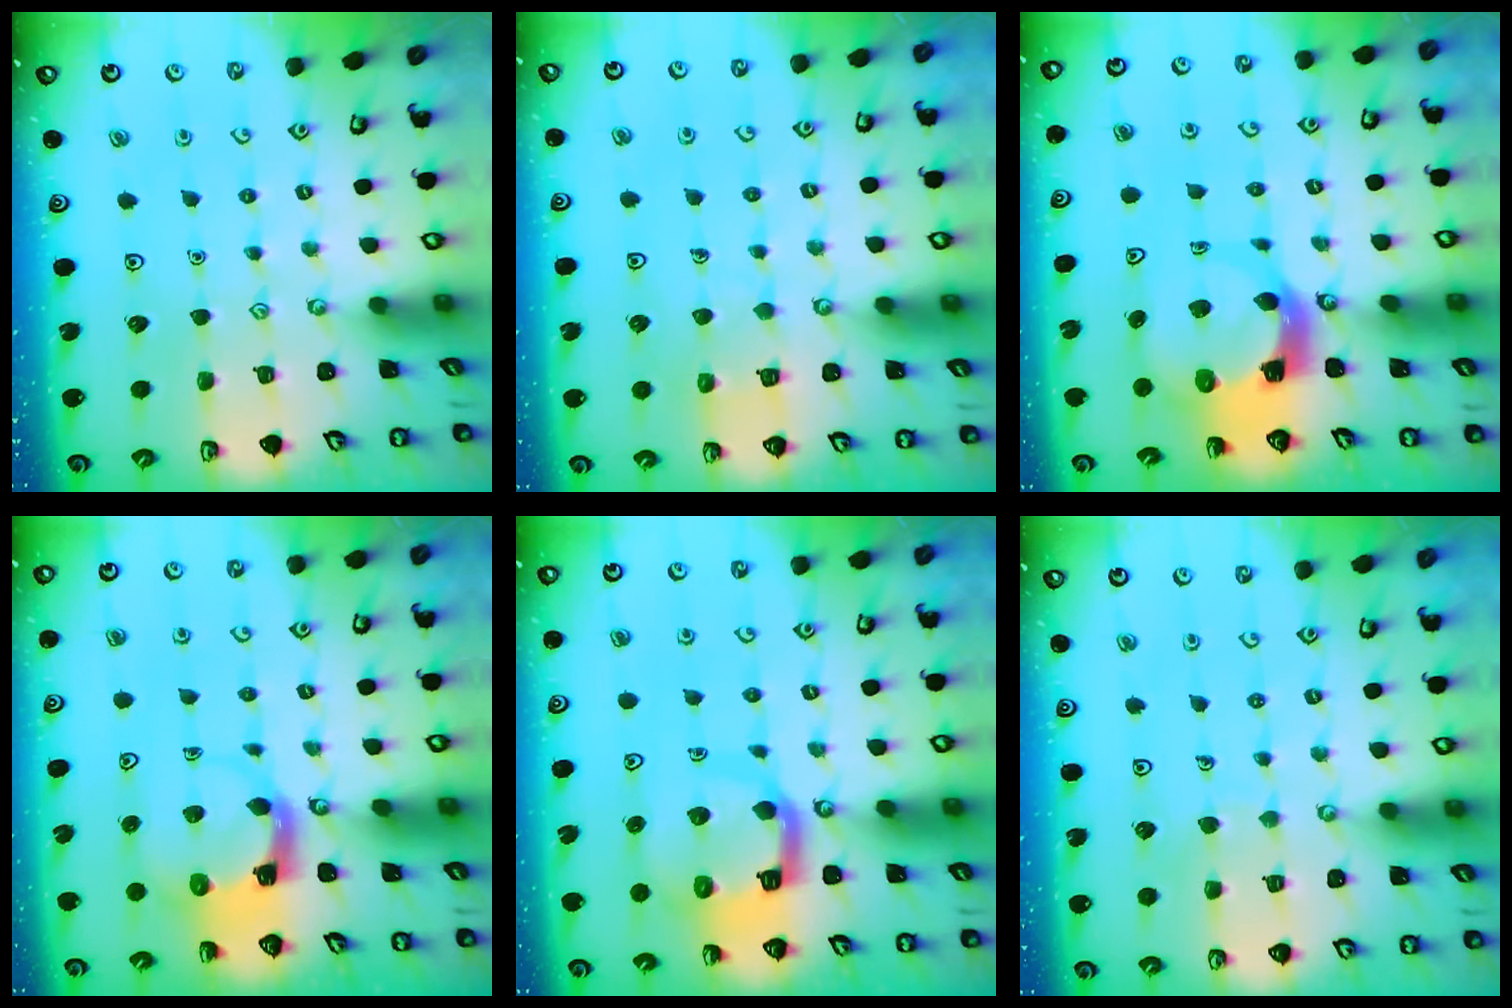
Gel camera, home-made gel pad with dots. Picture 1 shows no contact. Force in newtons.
{"total": 5.1, "press": 5.1, "slide": 0.5}
{"total": 5.4, "press": 5.4, "slide": 0.8}
{"total": 3.9, "press": 3.9, "slide": 0.6}
{"total": 11.0, "press": 10.9, "slide": 1.3}
{"total": 3.6, "press": 3.6, "slide": 0.2}